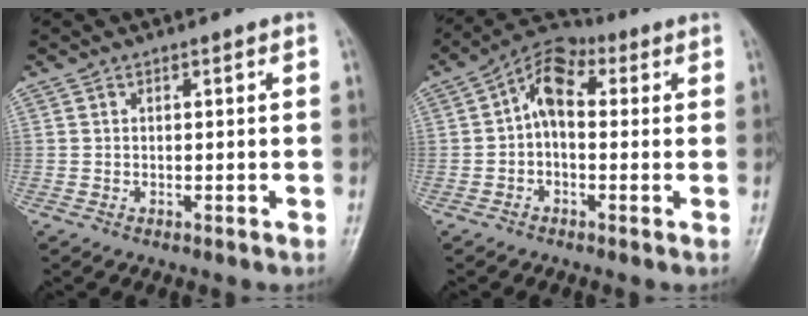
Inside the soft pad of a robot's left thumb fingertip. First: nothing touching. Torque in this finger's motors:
{"motor_torque": [-0.29, 0.62, 0.52, 0.57, 0.10]}